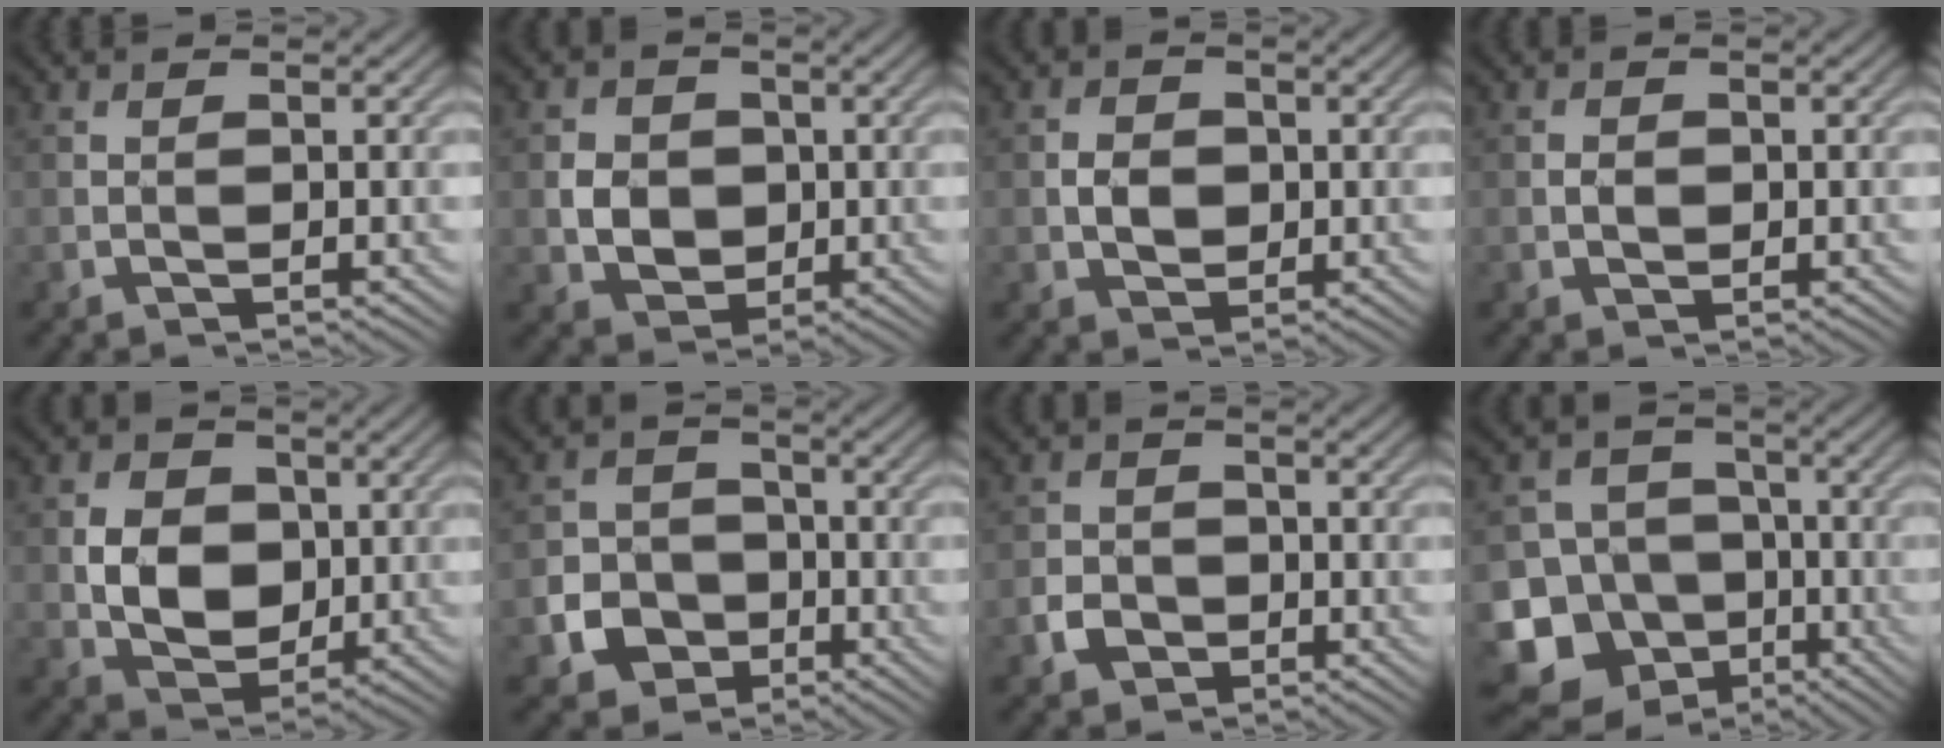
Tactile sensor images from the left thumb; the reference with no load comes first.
{"total": 4.7, "force": [0.0, 4.2, 2.2], "torque": [-0.051, -0.002, -0.008]}
{"total": 2.9, "force": [-0.1, 2.4, 1.6], "torque": [-0.032, -0.003, -0.006]}
{"total": 1.2, "force": [-0.1, 1.0, 0.7], "torque": [-0.013, -0.003, -0.004]}
{"total": 6.7, "force": [0.5, 5.3, 4.1], "torque": [-0.086, -0.001, 0.007]}
{"total": 7.2, "force": [-2.9, 6.2, 2.2], "torque": [-0.051, -0.017, -0.077]}
{"total": 3.3, "force": [-1.4, 2.7, 1.1], "torque": [-0.023, -0.001, -0.030]}
{"total": 15.3, "force": [-7.1, 12.6, 5.0], "torque": [-0.155, -0.035, -0.125]}